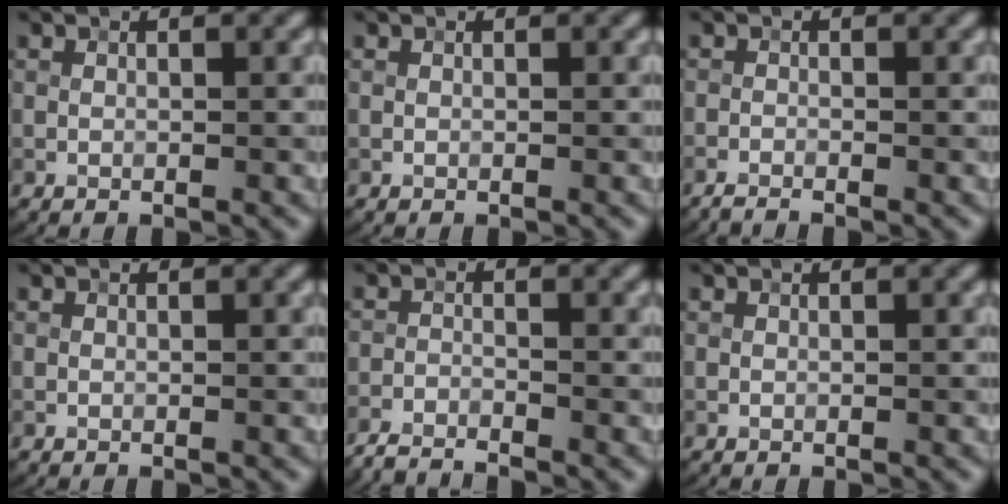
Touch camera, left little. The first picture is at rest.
{"total": 0.0}
{"total": 1.1, "force": [-1.1, 0.1, 0.4], "torque": [-0.007, -0.001, -0.024]}
{"total": 0.0}
{"total": 3.3, "force": [-3.2, 0.1, 0.6], "torque": [-0.014, -0.011, -0.066]}
{"total": 0.0}